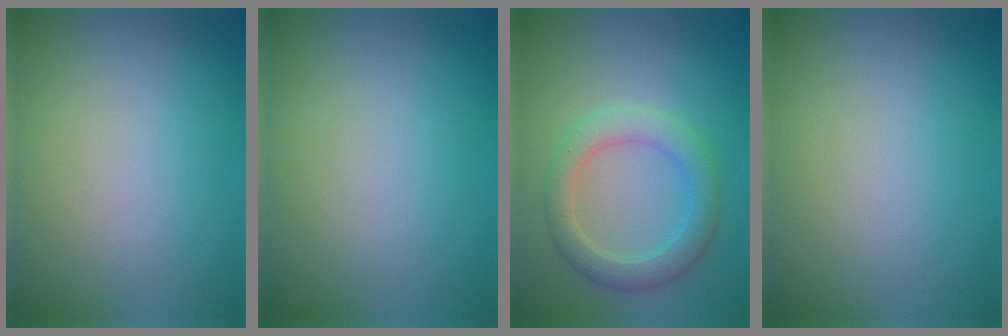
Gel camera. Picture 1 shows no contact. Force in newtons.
{"total": 0.0}
{"total": 3.4, "press": 3.4, "slide": 0.1}
{"total": 0.0}